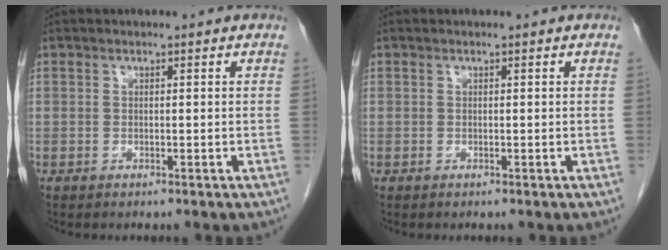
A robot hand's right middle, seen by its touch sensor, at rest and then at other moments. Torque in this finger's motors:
{"motor_torque": [0.00, 0.00, 0.00, -0.01]}